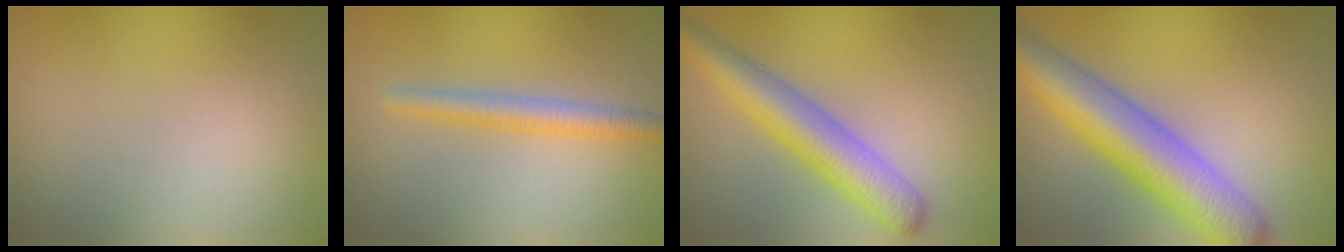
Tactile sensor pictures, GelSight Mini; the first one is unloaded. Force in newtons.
{"total": 2.6, "press": 2.6, "slide": 0.2}
{"total": 5.4, "press": 5.4, "slide": 0.1}
{"total": 8.6, "press": 8.6, "slide": 0.3}